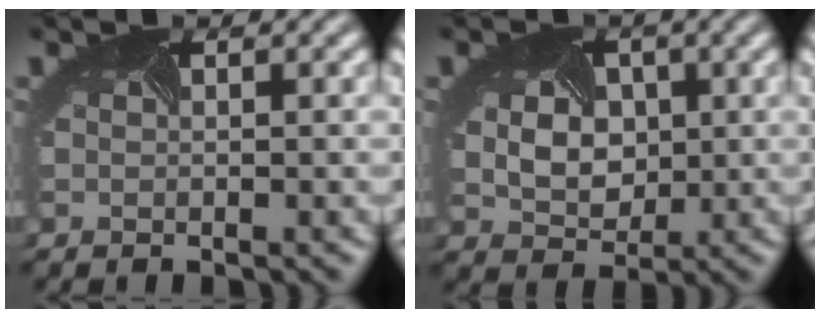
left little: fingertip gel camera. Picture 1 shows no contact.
{"total": 5.7, "force": [0.7, 4.5, 3.4], "torque": [-0.056, 0.004, 0.002]}